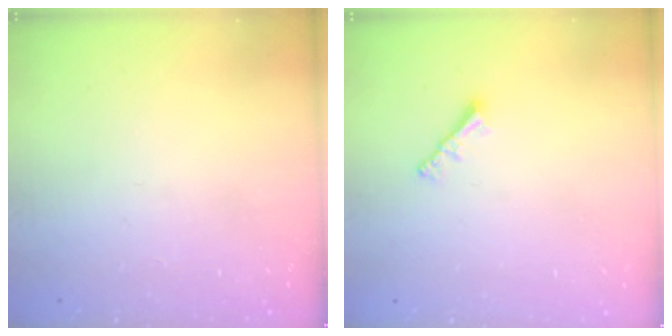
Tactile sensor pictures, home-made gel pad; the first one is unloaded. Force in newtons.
{"total": 2.0, "press": 2.0, "slide": 0.5}